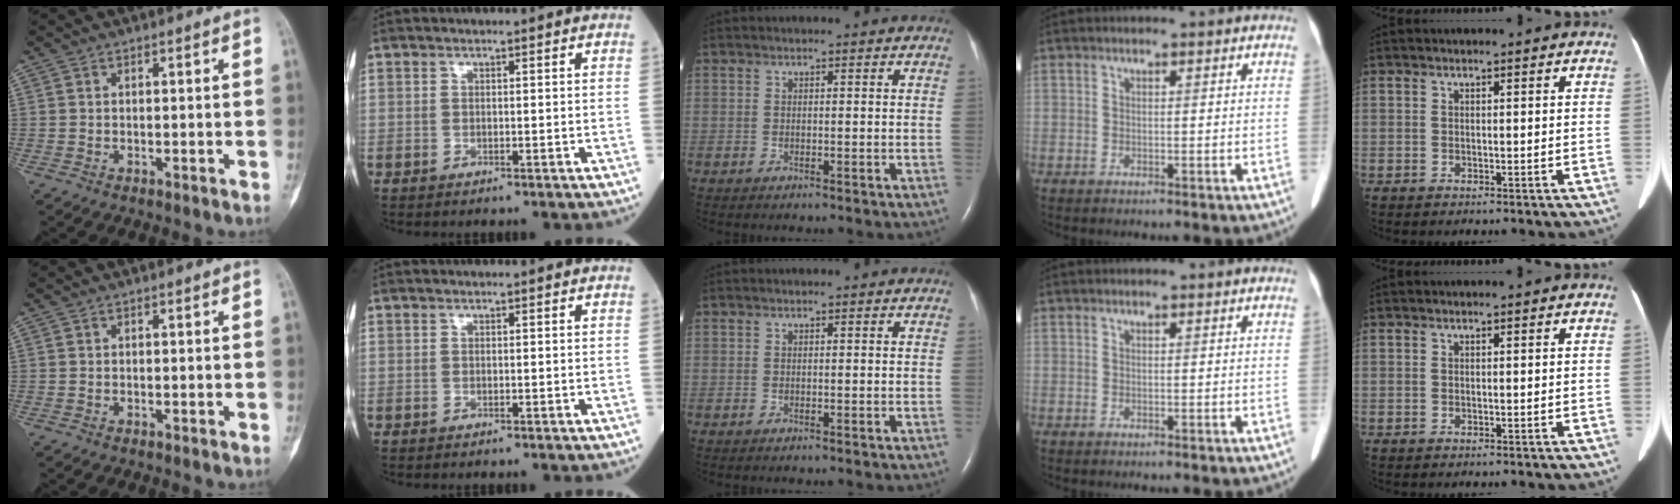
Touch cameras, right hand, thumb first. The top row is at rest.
{}